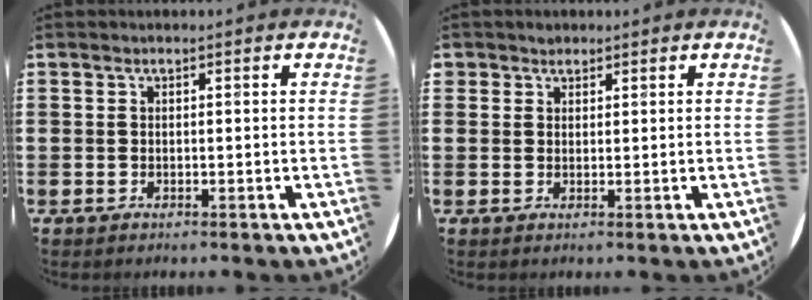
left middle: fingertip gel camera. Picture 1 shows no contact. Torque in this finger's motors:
{"motor_torque": [0.26, -0.20, 0.01, 0.01]}